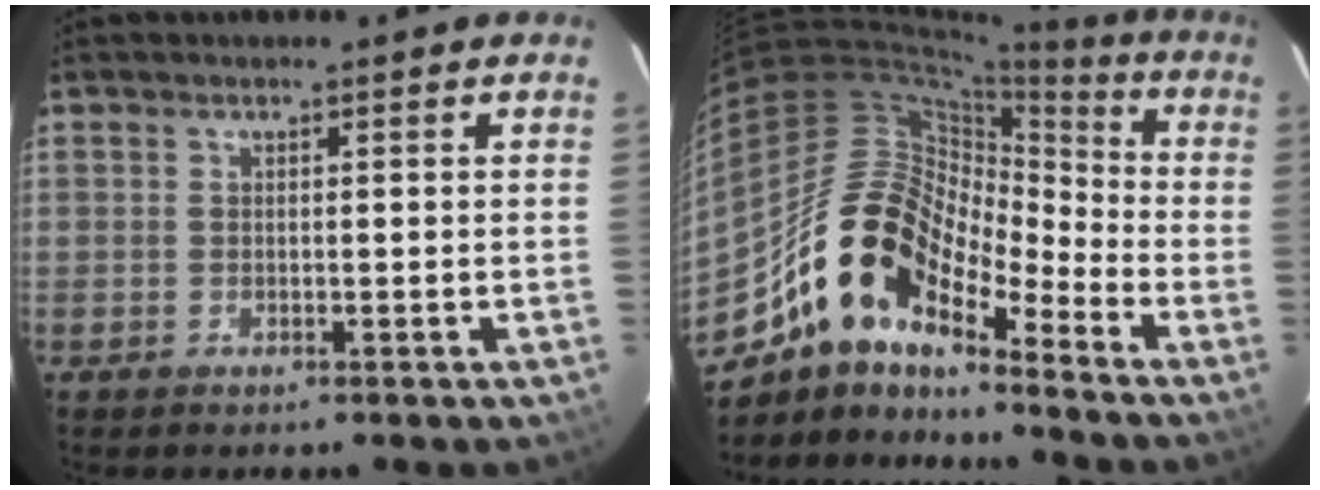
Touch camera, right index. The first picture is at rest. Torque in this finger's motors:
{"motor_torque": [0.75, -0.68, 0.63, 0.21]}